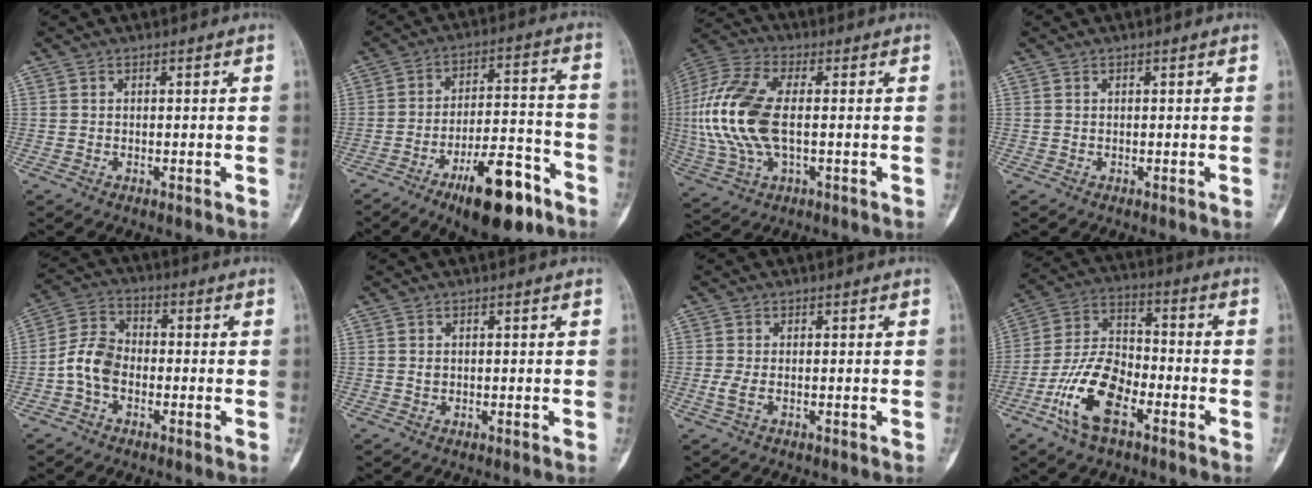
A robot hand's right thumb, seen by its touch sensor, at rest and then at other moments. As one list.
[{"total": 16.0, "force": [-9.4, 5.8, 11.6], "torque": [-0.156, 0.070, -0.143]}, {"total": 16.9, "force": [-0.1, 8.5, 14.7], "torque": [-0.334, 0.012, -0.001]}, {"total": 0.0}, {"total": 7.3, "force": [-2.1, 5.1, 4.9], "torque": [-0.085, 0.027, -0.054]}, {"total": 0.6, "force": [0.1, 0.5, 0.3], "torque": [-0.005, 0.001, 0.001]}, {"total": 1.8, "force": [-0.5, 0.7, 1.6], "torque": [-0.048, -0.006, -0.010]}, {"total": 14.1, "force": [-6.4, 7.0, 10.5], "torque": [-0.197, 0.037, -0.125]}]